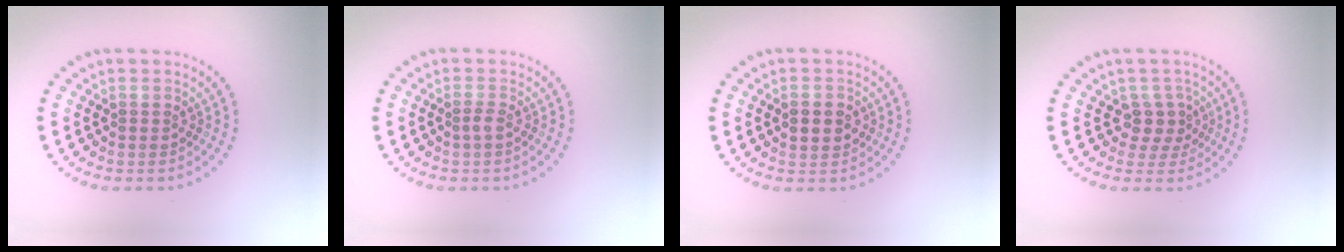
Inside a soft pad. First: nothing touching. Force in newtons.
{"total": 0.8, "press": 0.6, "slide": 0.5}
{"total": 2.0, "press": 2.0, "slide": 0.2}
{"total": 2.2, "press": 1.7, "slide": 1.4}